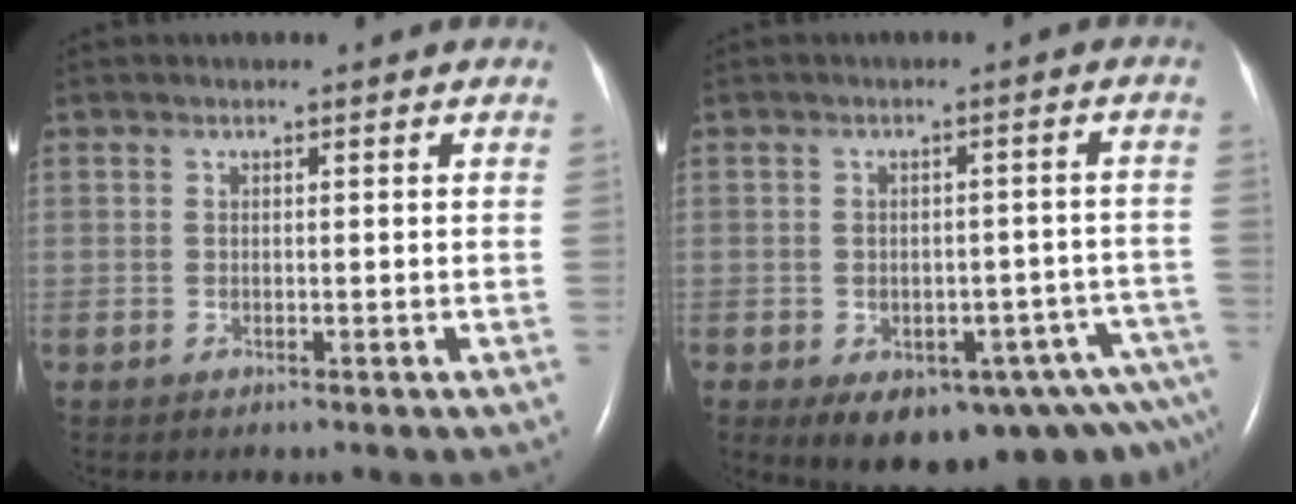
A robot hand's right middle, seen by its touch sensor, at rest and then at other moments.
{"total": 13.4, "force": [-8.5, 5.8, 8.6], "torque": [-0.069, 0.020, -0.101]}